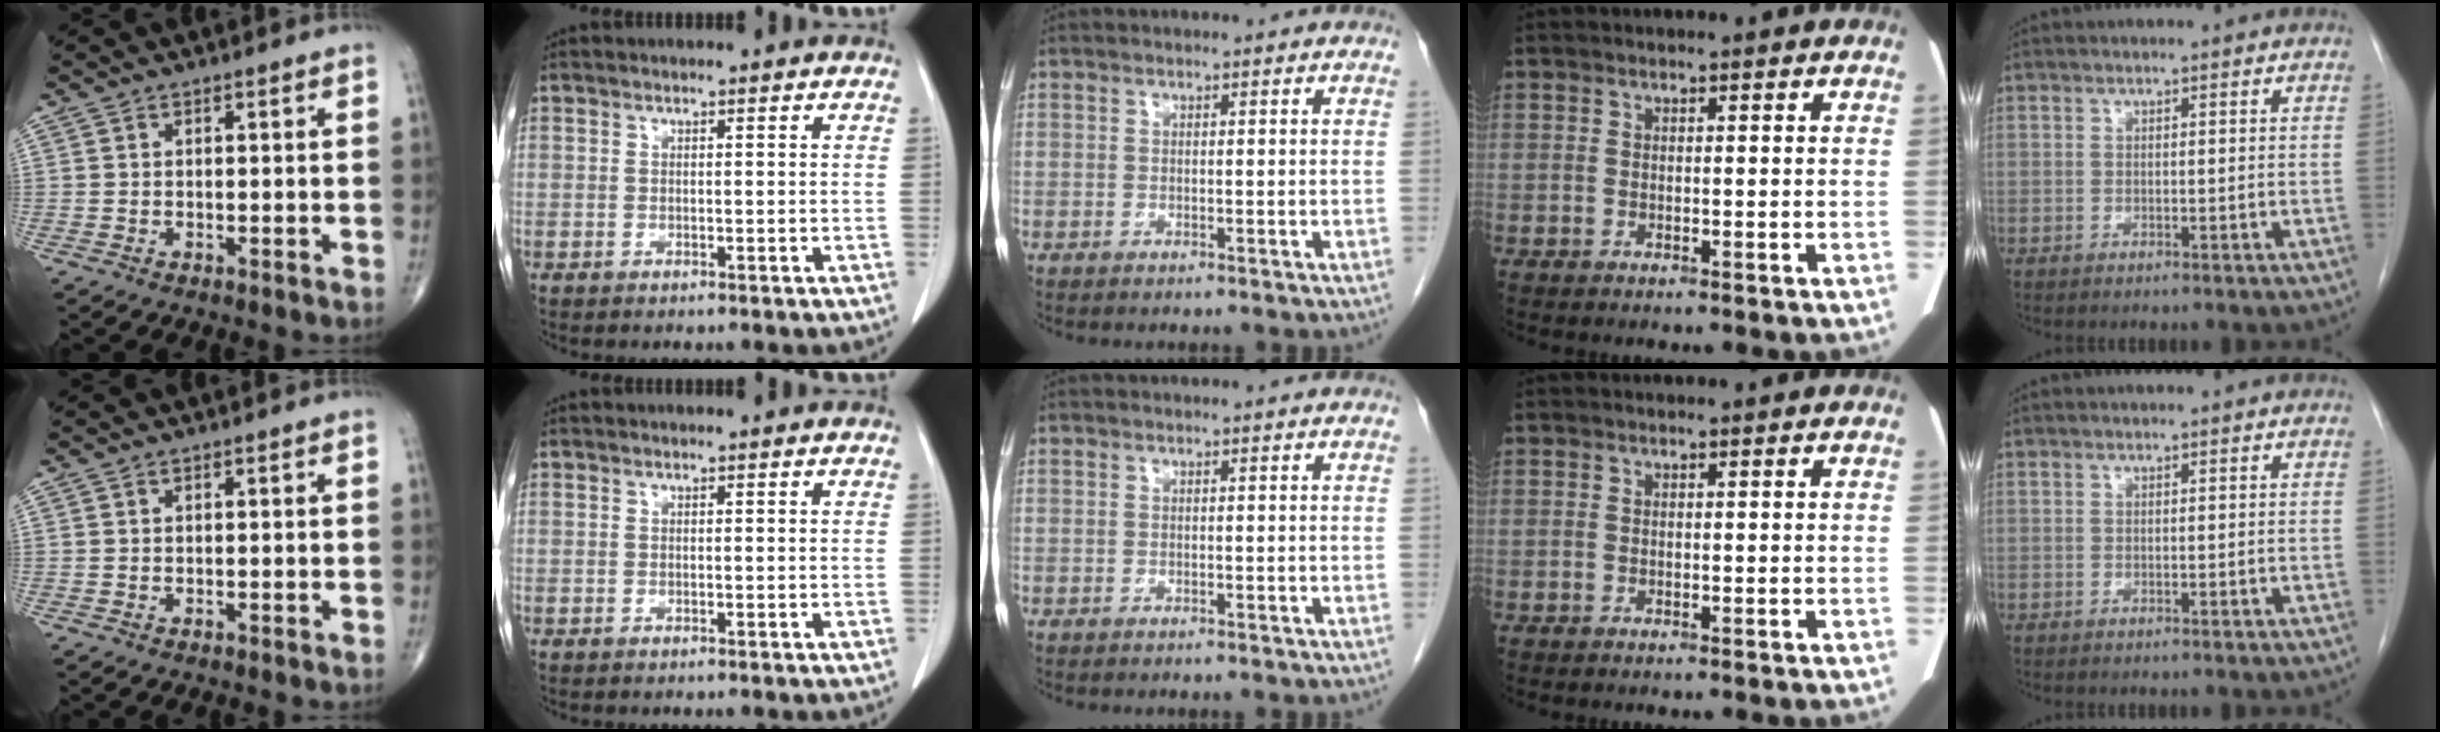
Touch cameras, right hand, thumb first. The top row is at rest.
{}